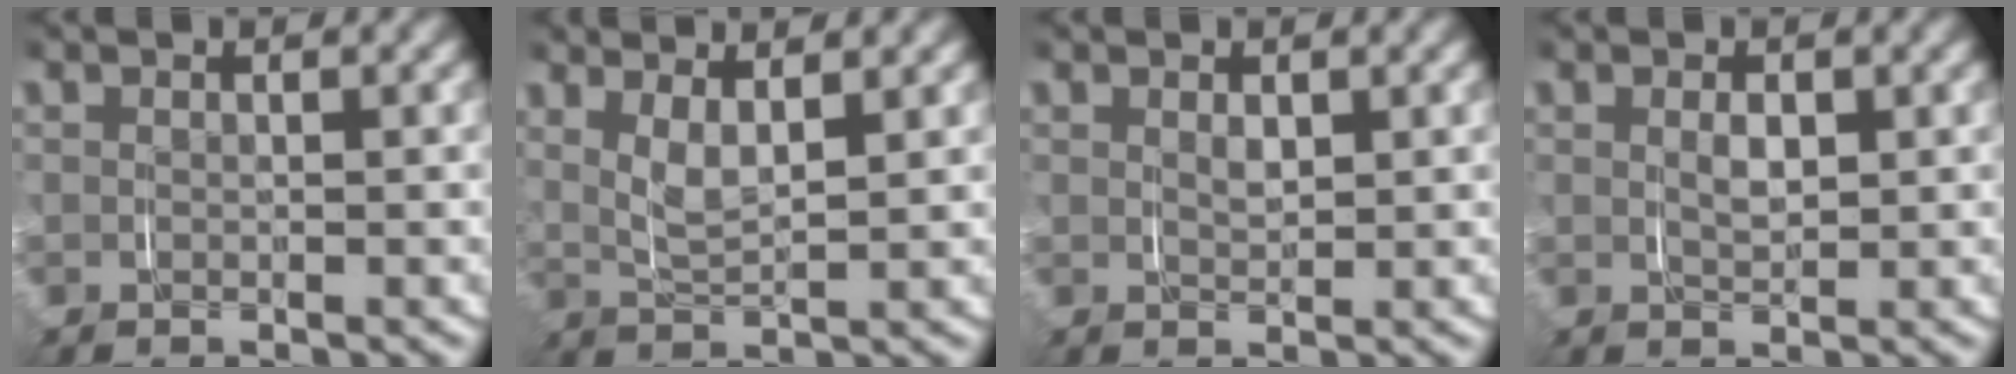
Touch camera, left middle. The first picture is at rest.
{"total": 4.0, "force": [1.7, 1.9, 3.1], "torque": [-0.066, -0.008, 0.034]}
{"total": 1.2, "force": [0.7, 0.5, 0.8], "torque": [-0.014, -0.009, 0.018]}
{"total": 1.8, "force": [0.5, 0.9, 1.4], "torque": [-0.026, -0.009, 0.015]}